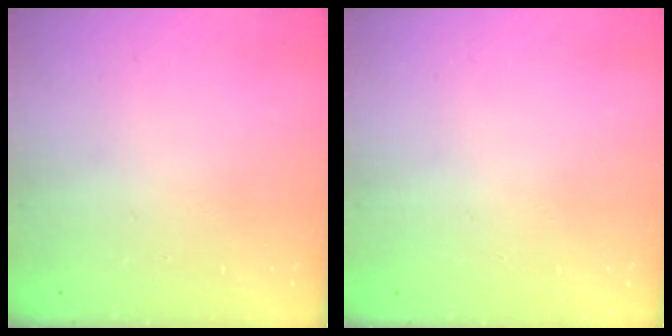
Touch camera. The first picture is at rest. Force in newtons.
{"total": 0.0}